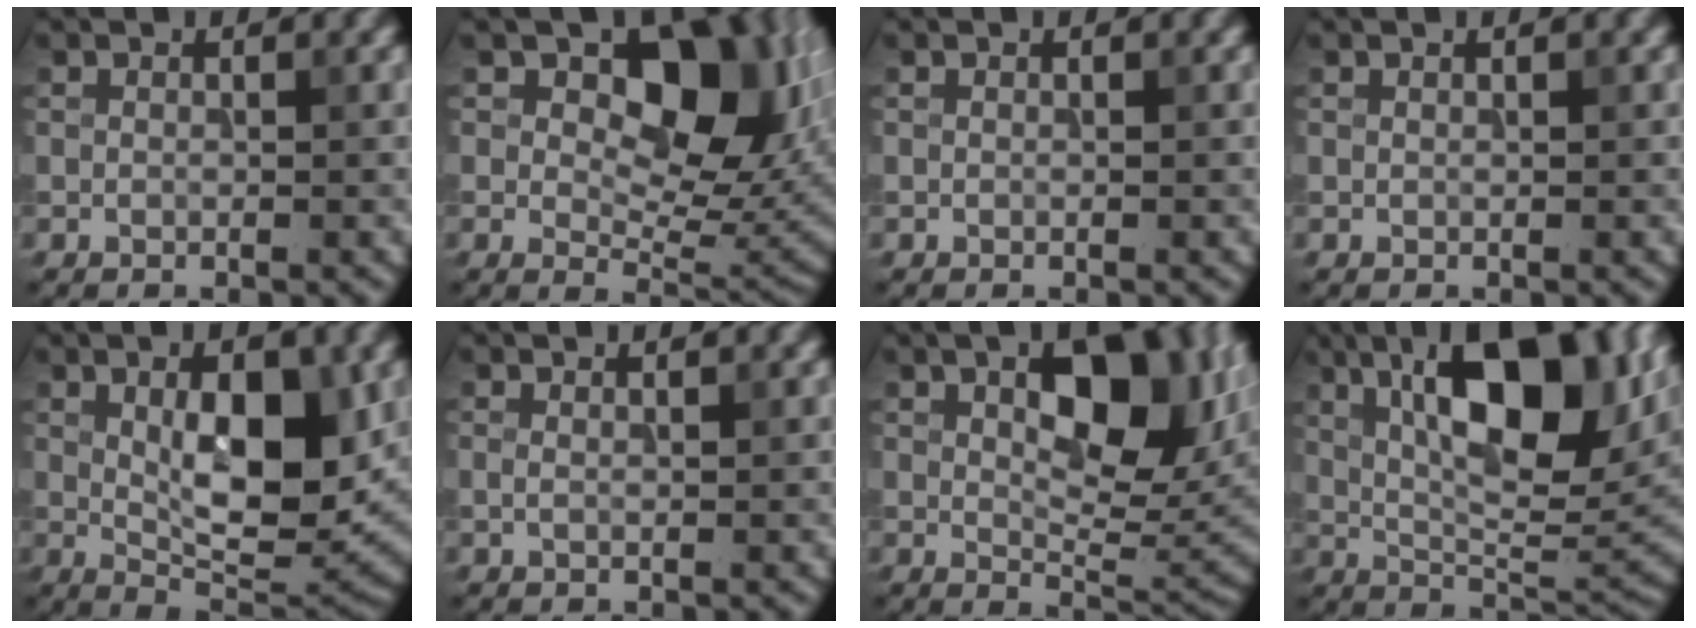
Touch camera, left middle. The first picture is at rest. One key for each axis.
{"total": 11.3, "fx": 3.6, "fy": 6.6, "fz": 8.4, "tx": -0.111, "ty": -0.012, "tz": 0.057}
{"total": 0.0}
{"total": 0.0}
{"total": 8.8, "fx": 1.3, "fy": 3.5, "fz": 7.9, "tx": -0.116, "ty": -0.006, "tz": 0.027}
{"total": 0.8, "fx": 0.4, "fy": 0.1, "fz": 0.7, "tx": -0.013, "ty": 0.002, "tz": 0.004}
{"total": 11.4, "fx": 3.2, "fy": 5.2, "fz": 9.6, "tx": -0.133, "ty": 0.004, "tz": 0.052}
{"total": 14.1, "fx": 5.1, "fy": 5.0, "fz": 12.1, "tx": -0.174, "ty": 0.009, "tz": 0.080}